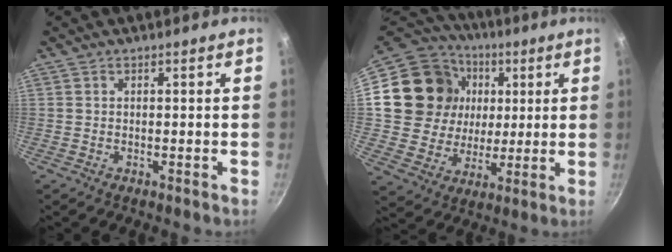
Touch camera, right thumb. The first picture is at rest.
{"total": 21.2, "force": [4.5, 18.3, 9.6], "torque": [-0.167, 0.014, 0.085]}